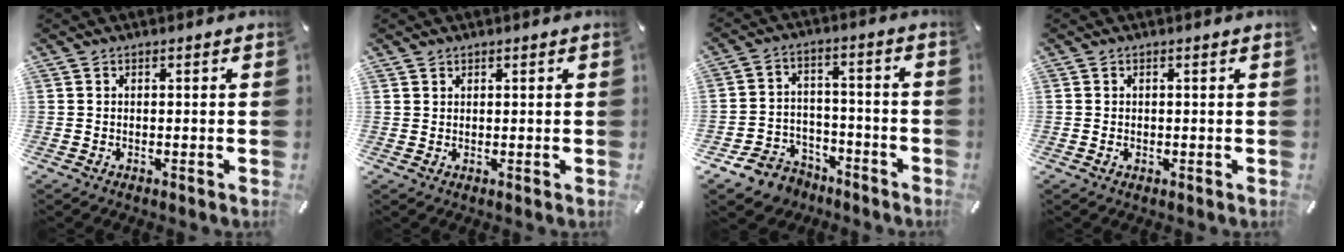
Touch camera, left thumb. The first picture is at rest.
{"total": 1.1, "force": [0.8, 0.7, -0.3], "torque": [0.007, 0.002, 0.015]}
{"total": 8.0, "force": [-5.8, 5.3, 1.3], "torque": [-0.022, 0.041, -0.108]}
{"total": 1.0, "force": [-0.2, 0.5, 0.8], "torque": [-0.015, 0.002, -0.004]}